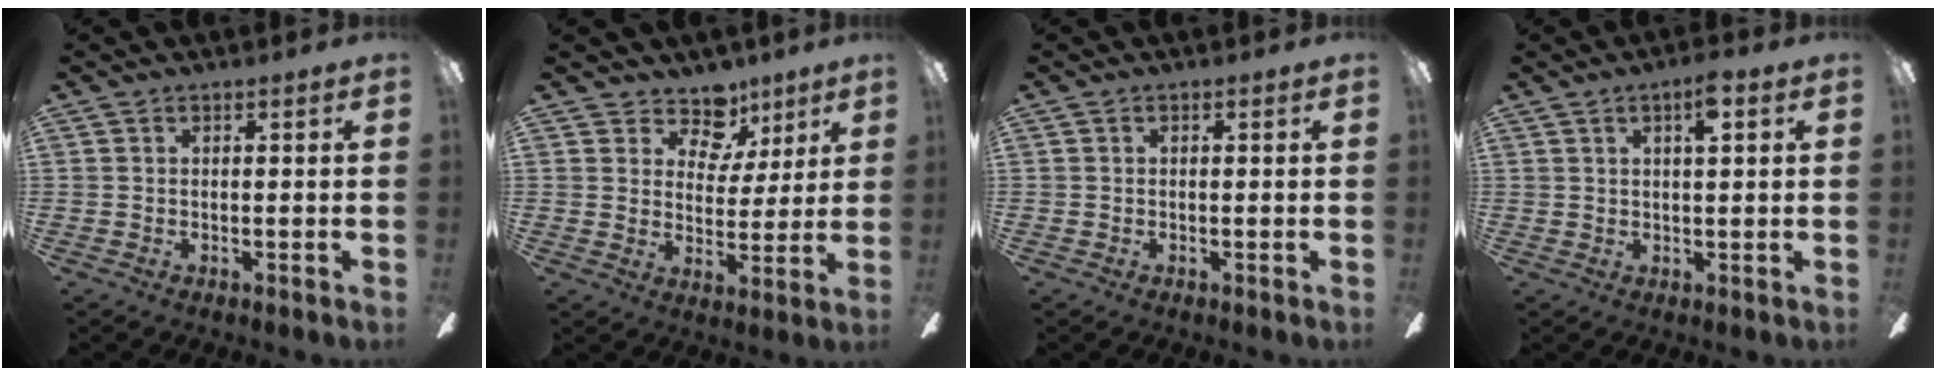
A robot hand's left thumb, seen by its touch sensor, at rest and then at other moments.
{"total": 9.1, "force": [6.3, 6.0, 2.7], "torque": [-0.044, -0.041, 0.118]}
{"total": 0.0}
{"total": 4.6, "force": [2.4, 1.1, 3.8], "torque": [-0.065, 0.000, 0.036]}